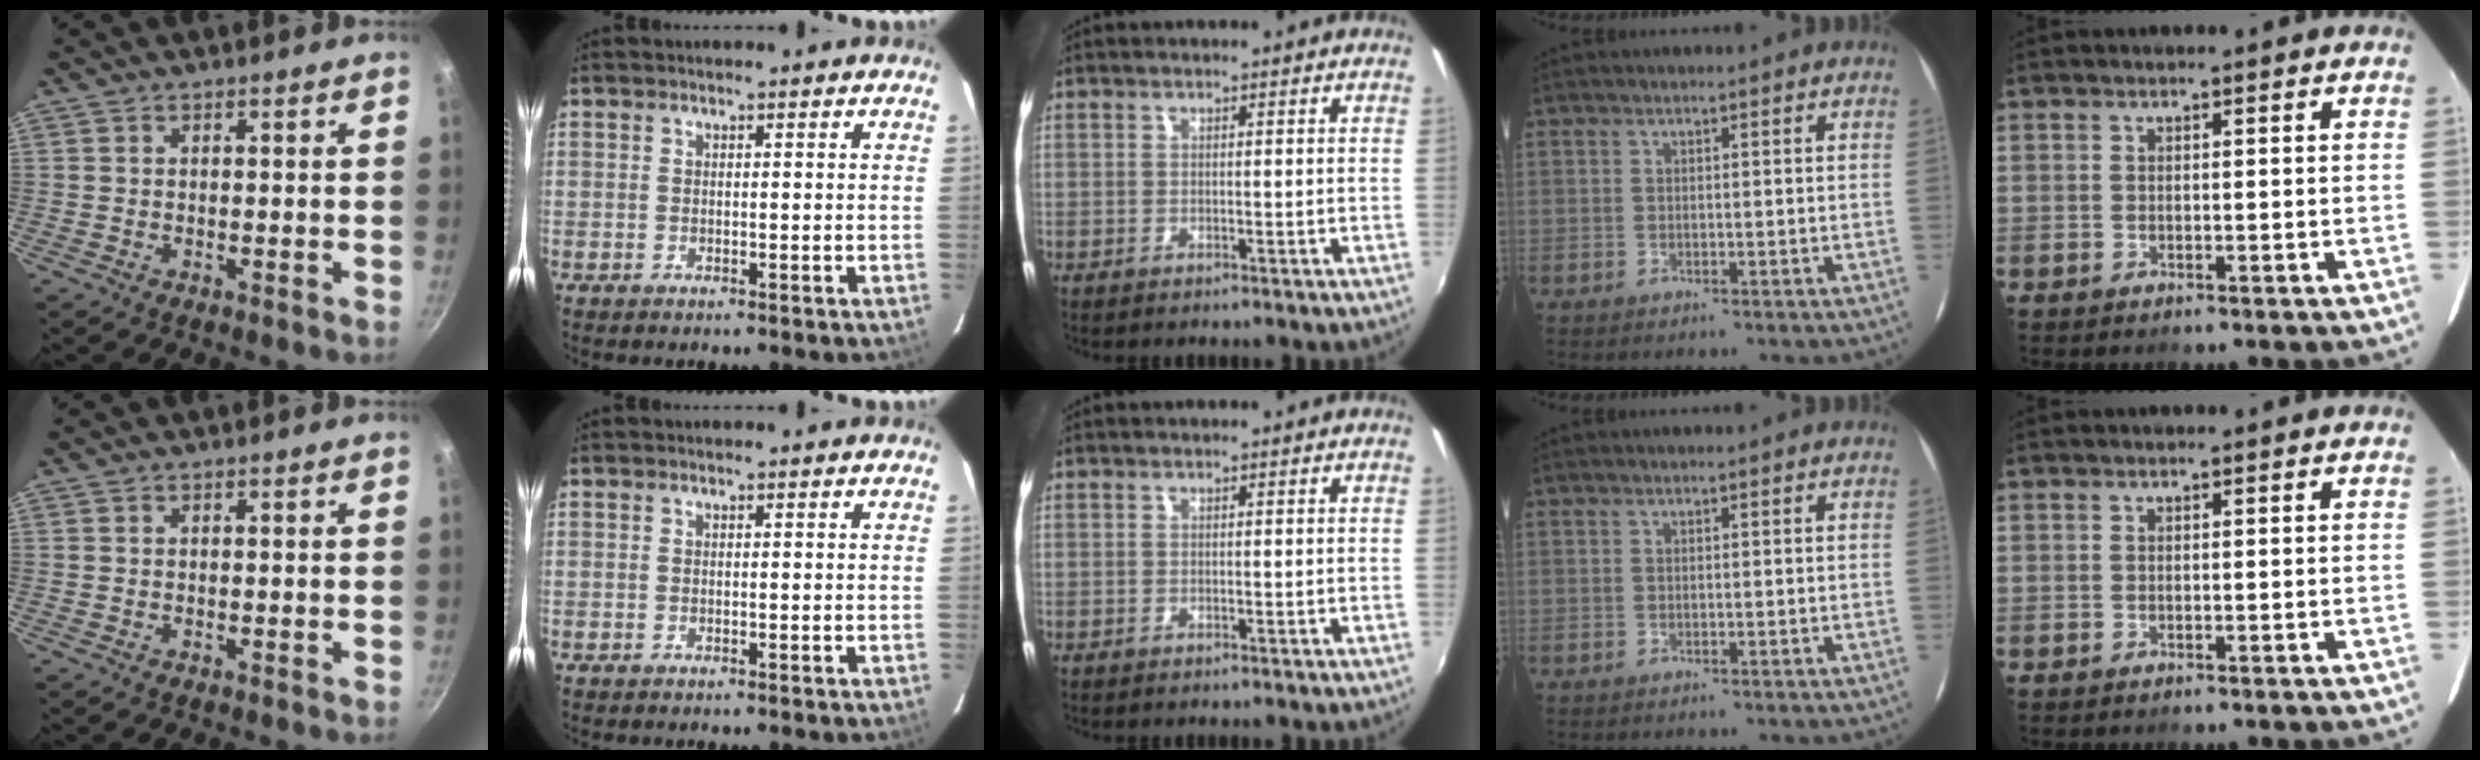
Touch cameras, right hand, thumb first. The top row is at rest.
{}